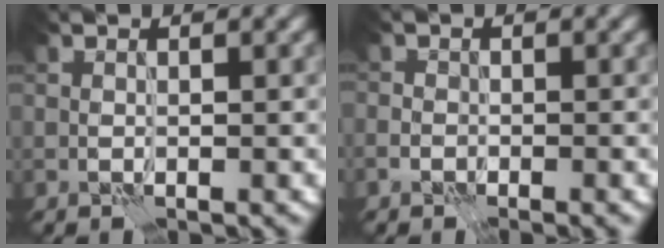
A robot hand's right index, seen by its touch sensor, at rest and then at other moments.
{"total": 1.2, "force": [-1.1, 0.5, 0.0], "torque": [0.001, 0.003, -0.018]}